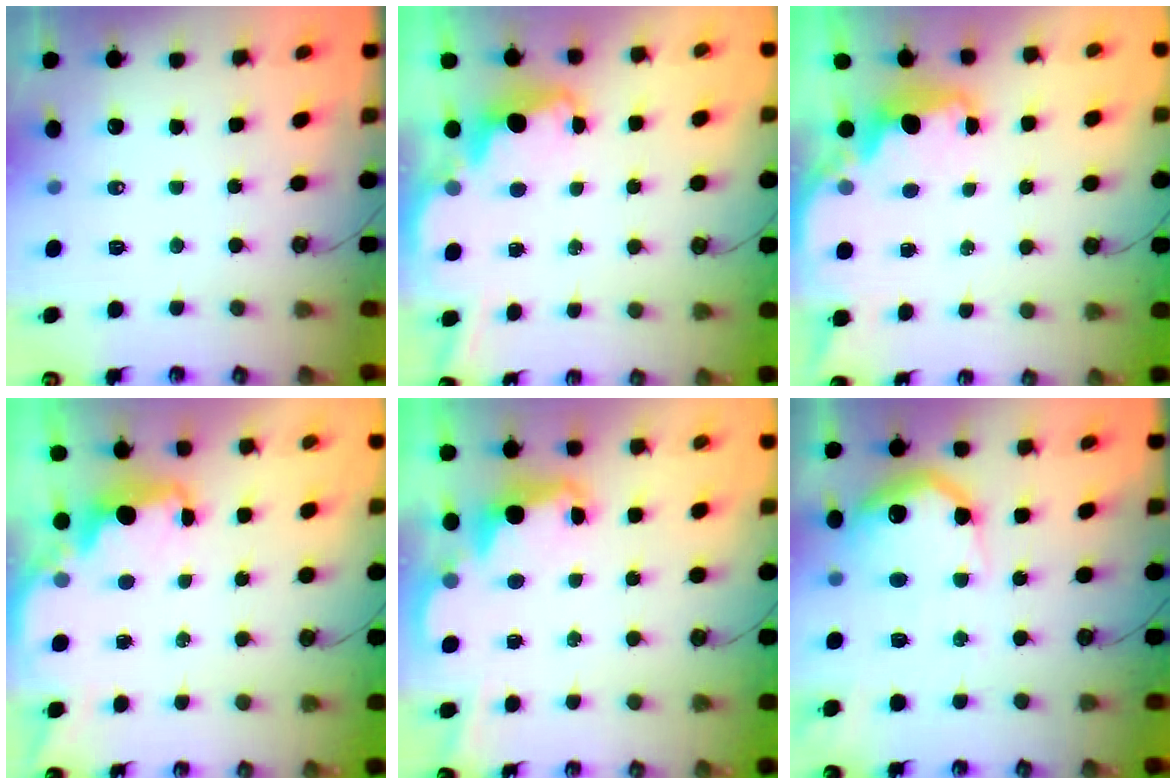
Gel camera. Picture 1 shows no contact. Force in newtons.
{"total": 3.7, "press": 3.6, "slide": 0.7}
{"total": 2.2, "press": 2.0, "slide": 0.8}
{"total": 2.3, "press": 2.1, "slide": 0.8}
{"total": 2.5, "press": 2.5, "slide": 0.6}
{"total": 18.1, "press": 18.1, "slide": 1.2}